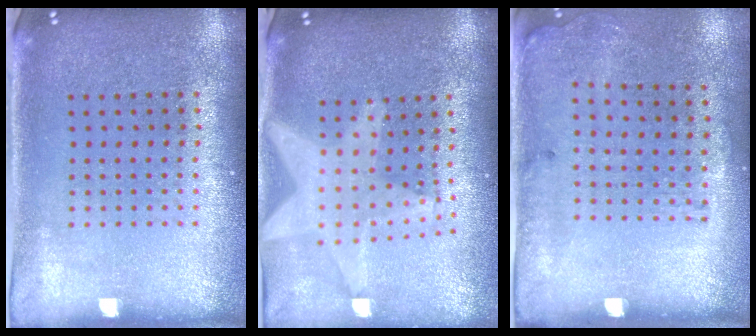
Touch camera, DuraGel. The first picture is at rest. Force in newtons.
{"total": 2.2, "press": 1.8, "slide": 1.3}
{"total": 1.8, "press": 1.2, "slide": 1.3}